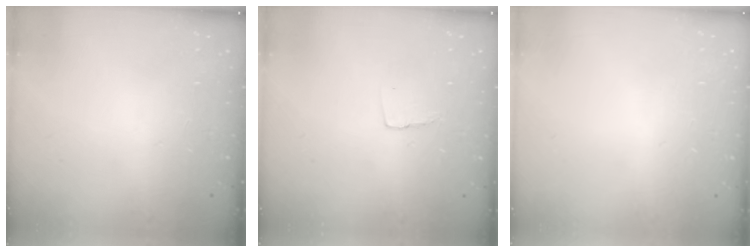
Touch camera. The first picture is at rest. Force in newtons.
{"total": 3.6, "press": 3.6, "slide": 0.4}
{"total": 0.0}